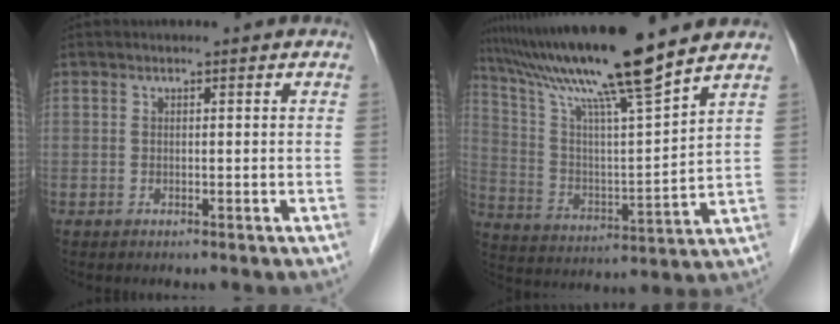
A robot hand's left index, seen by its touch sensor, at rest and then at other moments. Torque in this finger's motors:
{"motor_torque": [0.81, -0.68, 0.98, 0.20]}